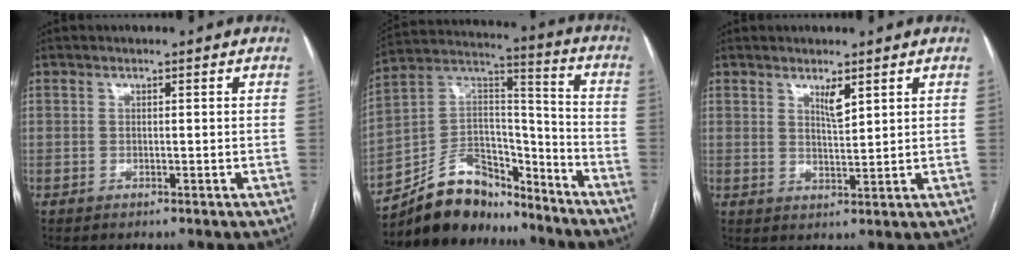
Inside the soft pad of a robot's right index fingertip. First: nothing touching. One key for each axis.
{"total": 15.3, "fx": -13.0, "fy": 6.6, "fz": 4.5, "tx": -0.075, "ty": 0.057, "tz": -0.226}
{"total": 2.8, "fx": 1.8, "fy": 0.4, "fz": 2.1, "tx": -0.040, "ty": -0.007, "tz": 0.036}